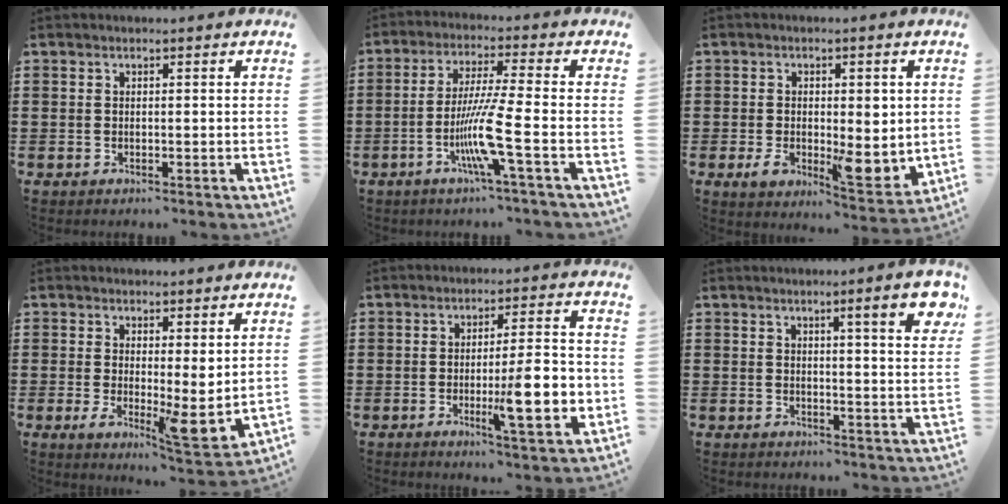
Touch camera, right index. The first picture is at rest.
{"total": 8.8, "force": [-3.2, -0.2, 8.2], "torque": [-0.165, -0.016, -0.065]}
{"total": 6.7, "force": [-0.7, 3.7, 5.5], "torque": [-0.074, 0.001, -0.012]}
{"total": 4.8, "force": [1.7, 1.4, 4.3], "torque": [-0.065, -0.034, 0.030]}
{"total": 11.4, "force": [-2.2, 2.5, 10.9], "torque": [-0.156, -0.012, -0.036]}
{"total": 7.0, "force": [3.9, 0.2, 5.8], "torque": [-0.087, -0.015, 0.057]}